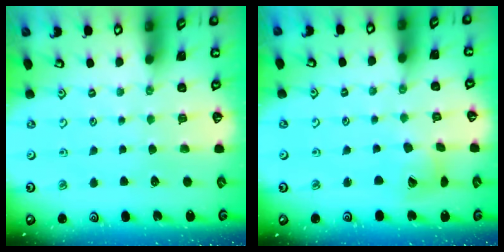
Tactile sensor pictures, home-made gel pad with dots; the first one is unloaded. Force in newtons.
{"total": 8.7, "press": 8.7, "slide": 1.0}